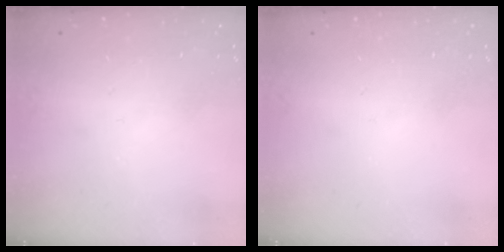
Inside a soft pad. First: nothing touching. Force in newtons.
{"total": 0.0}